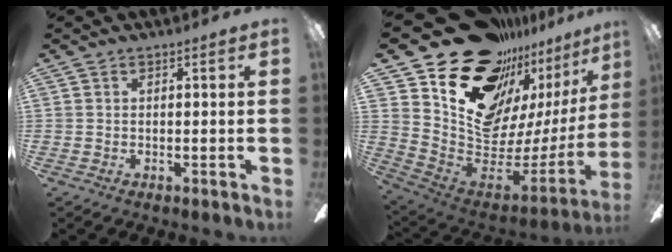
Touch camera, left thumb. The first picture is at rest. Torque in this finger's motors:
{"motor_torque": [2.52, 2.49, 1.33, -1.44, 0.33]}